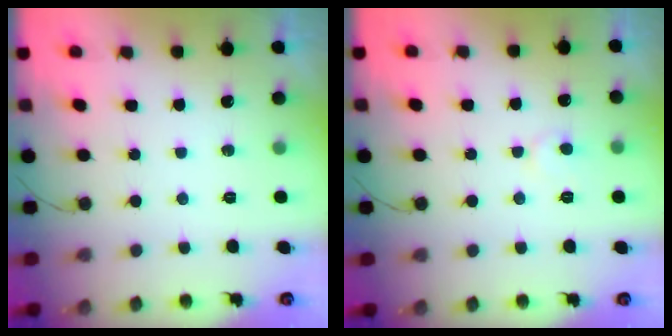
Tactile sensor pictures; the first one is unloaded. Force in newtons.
{"total": 4.6, "press": 4.6, "slide": 0.4}